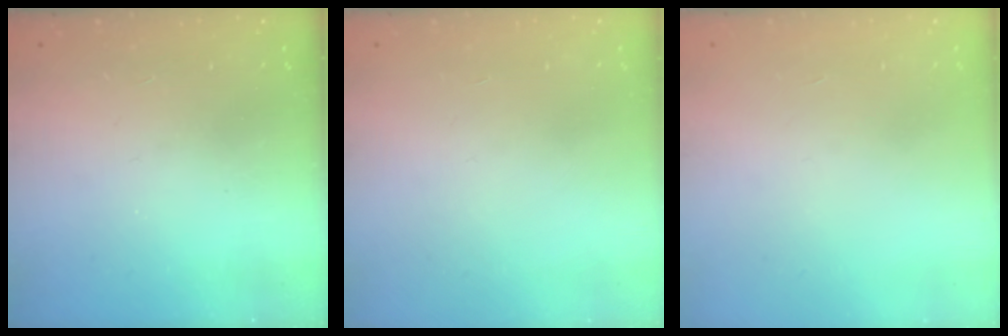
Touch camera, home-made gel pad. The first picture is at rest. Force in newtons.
{"total": 0.0}
{"total": 0.0}